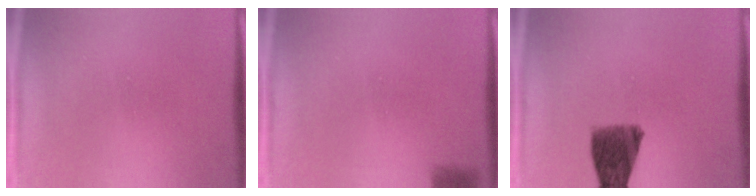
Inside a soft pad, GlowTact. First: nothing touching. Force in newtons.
{"total": 2.9}
{"total": 8.3}